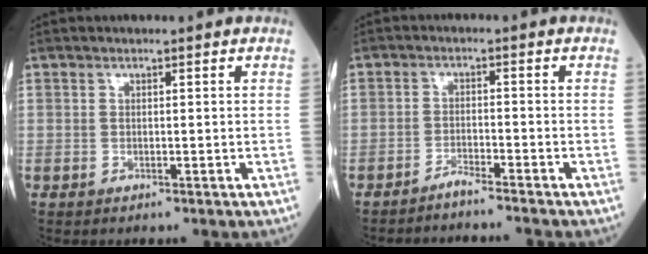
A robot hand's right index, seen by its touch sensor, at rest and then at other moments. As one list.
[{"total": 3.2, "force": [-3.0, -1.0, 0.6], "torque": [-0.007, -0.006, -0.052]}]